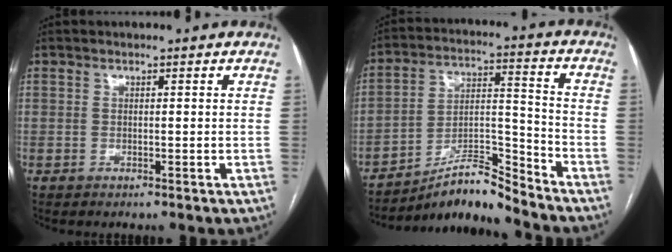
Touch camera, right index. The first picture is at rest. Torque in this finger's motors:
{"motor_torque": [-0.12, -0.19, -0.15, -0.06]}